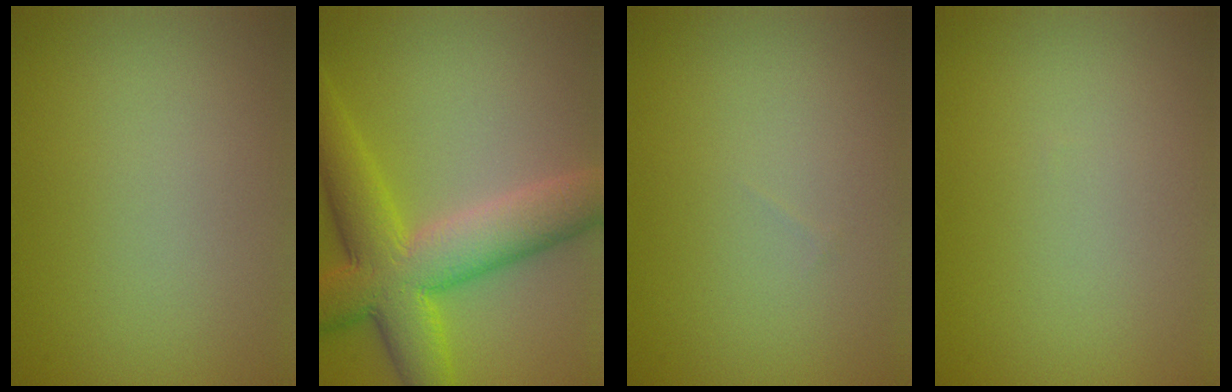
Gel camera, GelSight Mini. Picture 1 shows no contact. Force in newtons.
{"total": 9.0, "press": 9.0, "slide": 0.2}
{"total": 0.0}
{"total": 0.0}